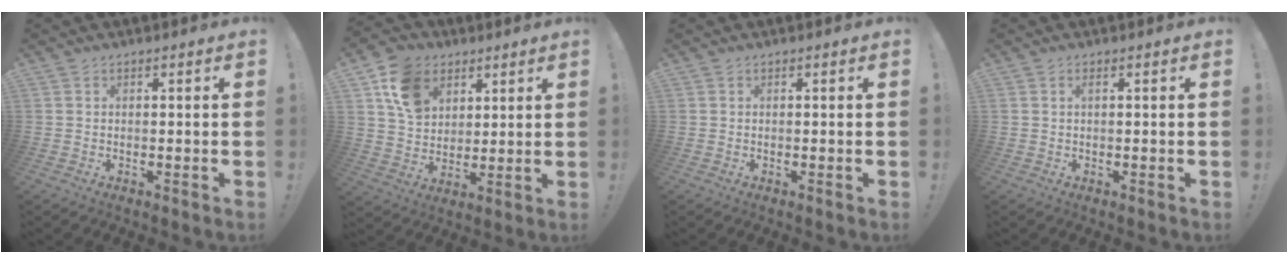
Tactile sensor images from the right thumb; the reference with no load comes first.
{"total": 13.5, "force": [6.5, 10.2, 6.1], "torque": [-0.105, -0.017, 0.132]}
{"total": 0.0}
{"total": 1.0, "force": [0.2, 0.1, 1.0], "torque": [-0.028, 0.005, 0.004]}